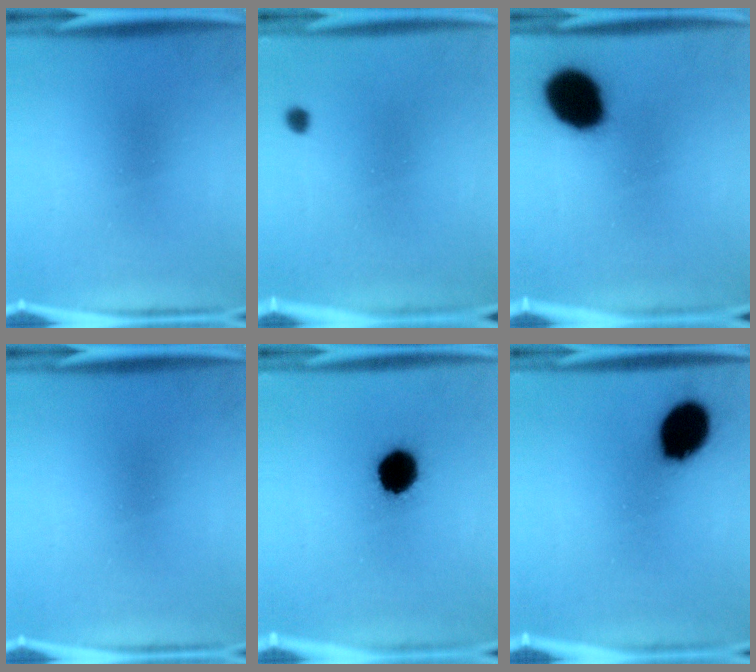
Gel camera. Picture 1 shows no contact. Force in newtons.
{"total": 0.9}
{"total": 16.4}
{"total": 0.0}
{"total": 11.0}
{"total": 12.9}